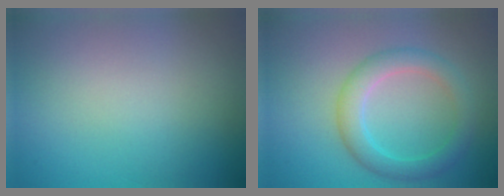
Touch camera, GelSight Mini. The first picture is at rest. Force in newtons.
{"total": 3.5, "press": 3.5, "slide": 0.2}